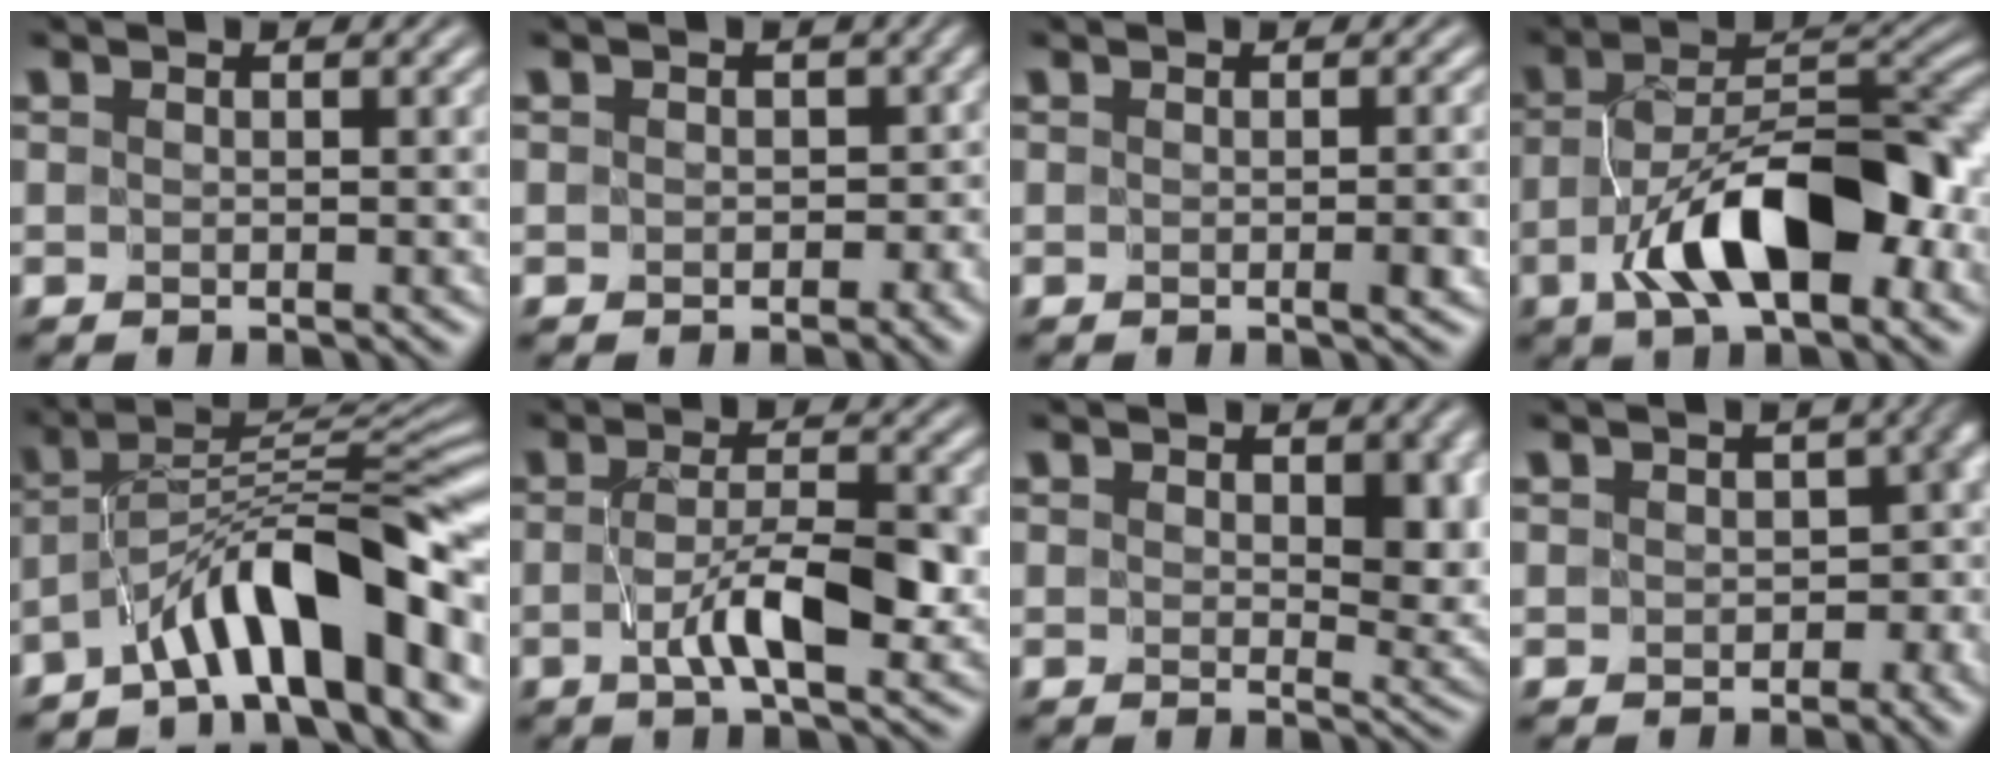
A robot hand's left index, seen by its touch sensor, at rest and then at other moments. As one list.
[{"total": 3.3, "force": [-0.4, 2.7, 1.8], "torque": [0.005, -0.008, -0.011]}, {"total": 1.2, "force": [-0.5, -0.1, 1.1], "torque": [-0.015, -0.006, -0.006]}, {"total": 10.4, "force": [-4.2, 4.4, 8.5], "torque": [-0.137, 0.010, -0.073]}, {"total": 9.8, "force": [-6.1, 2.2, 7.3], "torque": [-0.096, 0.017, -0.112]}, {"total": 5.1, "force": [-1.5, 1.3, 4.7], "torque": [-0.087, -0.002, -0.026]}, {"total": 5.1, "force": [1.3, 3.0, 3.9], "torque": [-0.052, -0.009, 0.025]}, {"total": 6.3, "force": [-0.8, 4.5, 4.3], "torque": [-0.010, -0.012, -0.012]}]